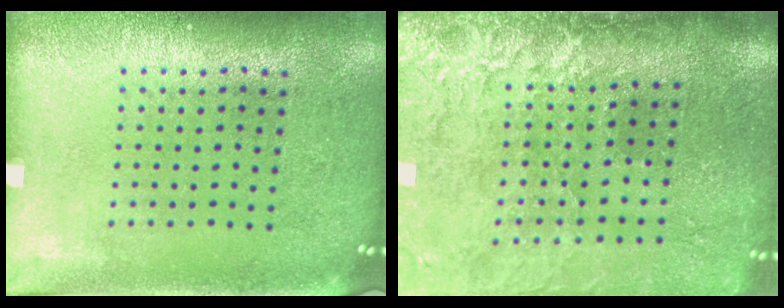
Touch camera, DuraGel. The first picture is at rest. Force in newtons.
{"total": 4.3, "press": 3.5, "slide": 2.5}